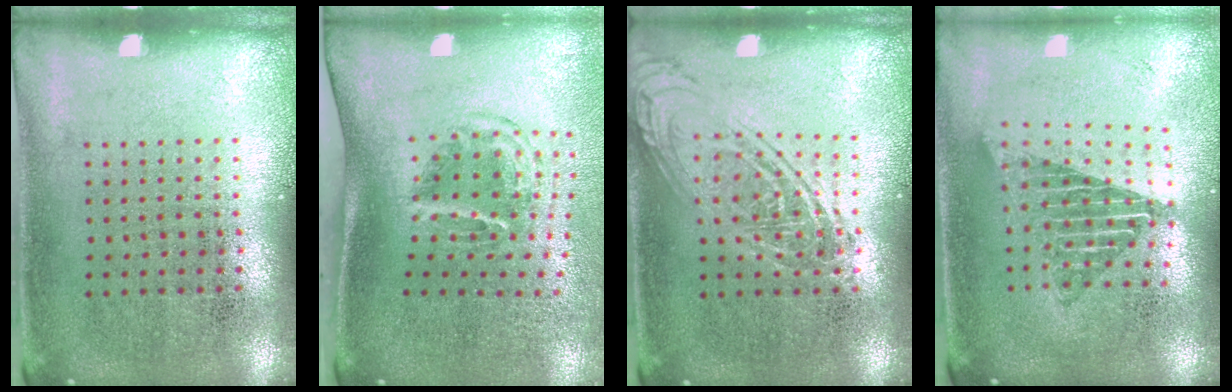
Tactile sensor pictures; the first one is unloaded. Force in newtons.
{"total": 1.9, "press": 1.2, "slide": 1.5}
{"total": 1.8, "press": 1.8, "slide": 0.1}
{"total": 1.7, "press": 1.4, "slide": 1.0}